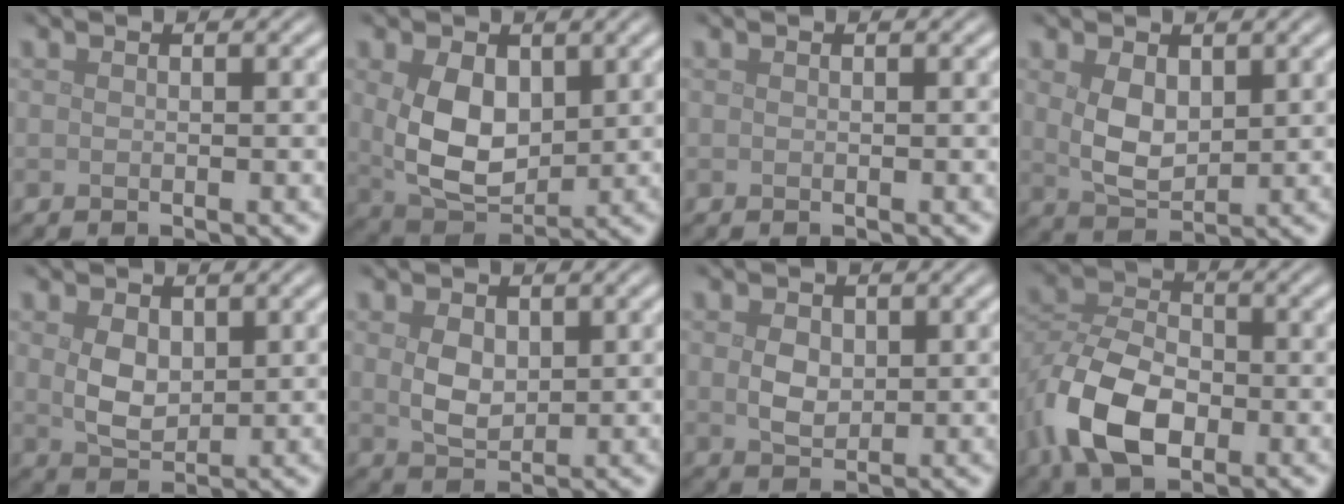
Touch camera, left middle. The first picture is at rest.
{"total": 6.5, "force": [1.0, 4.2, 4.8], "torque": [-0.105, -0.008, 0.030]}
{"total": 0.0}
{"total": 3.7, "force": [0.9, 2.2, 2.8], "torque": [-0.067, -0.005, 0.026]}
{"total": 3.1, "force": [0.7, 2.1, 2.2], "torque": [-0.052, -0.004, 0.021]}
{"total": 2.8, "force": [0.7, 1.9, 2.0], "torque": [-0.045, -0.004, 0.018]}
{"total": 2.3, "force": [0.4, 1.7, 1.5], "torque": [-0.034, -0.004, 0.011]}
{"total": 8.2, "force": [-3.3, 4.9, 5.7], "torque": [-0.125, -0.001, -0.073]}